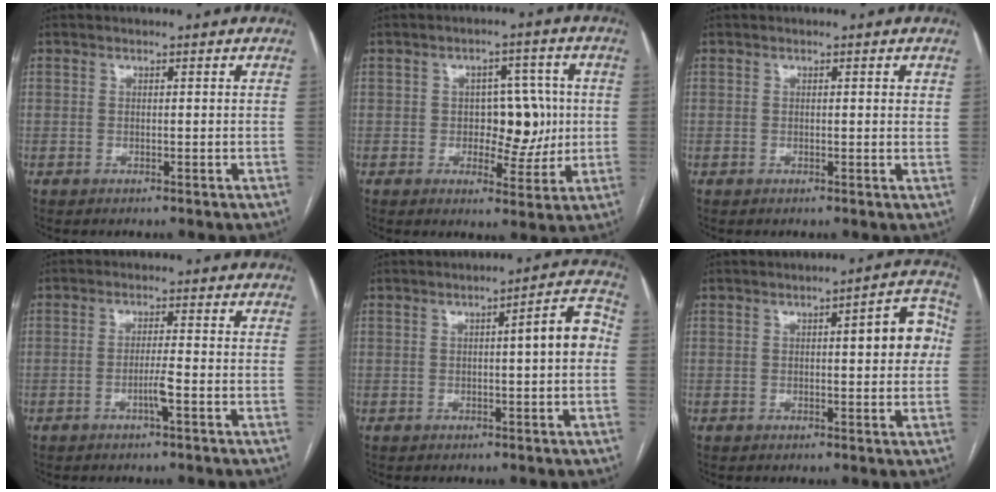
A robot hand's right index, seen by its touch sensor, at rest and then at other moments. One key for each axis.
{"total": 7.7, "fx": 0.0, "fy": 4.5, "fz": 6.2, "tx": -0.077, "ty": 0.017, "tz": 0.007}
{"total": 1.1, "fx": 0.5, "fy": 0.3, "fz": 0.9, "tx": -0.013, "ty": 0.000, "tz": 0.003}
{"total": 2.8, "fx": -1.2, "fy": -0.3, "fz": 2.5, "tx": -0.049, "ty": -0.003, "tz": -0.023}
{"total": 6.3, "fx": 0.3, "fy": 0.8, "fz": 6.2, "tx": -0.081, "ty": 0.021, "tz": -0.001}
{"total": 7.3, "fx": 1.0, "fy": 1.7, "fz": 7.0, "tx": -0.084, "ty": 0.021, "tz": 0.009}